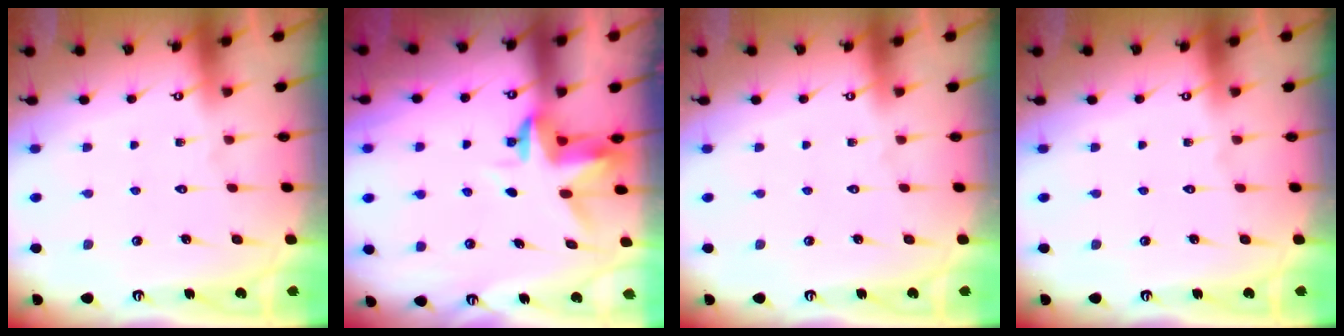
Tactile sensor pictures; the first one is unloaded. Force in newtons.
{"total": 3.4, "press": 3.3, "slide": 0.4}
{"total": 0.0}
{"total": 0.0}